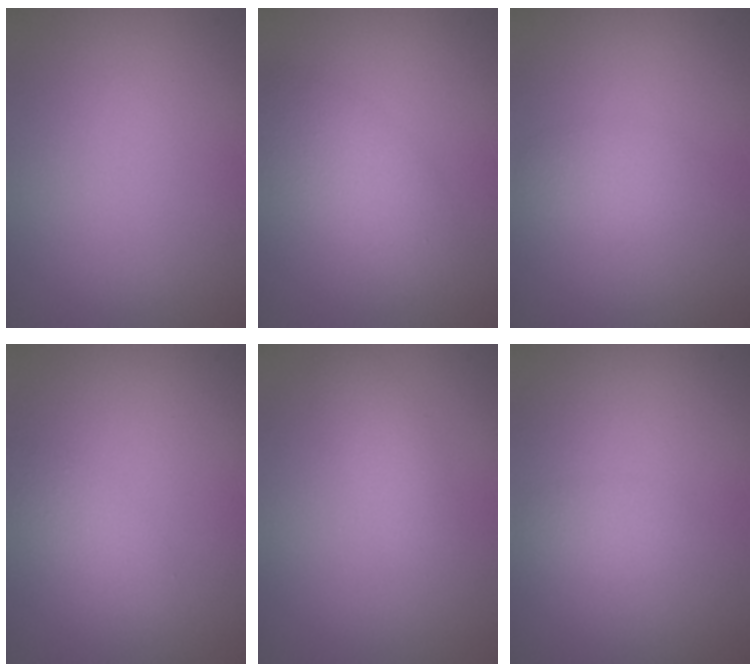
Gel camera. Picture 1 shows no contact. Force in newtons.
{"total": 2.7, "press": 2.7, "slide": 0.2}
{"total": 1.5, "press": 1.5, "slide": 0.0}
{"total": 1.8, "press": 1.8, "slide": 0.0}
{"total": 1.8, "press": 1.8, "slide": 0.0}
{"total": 1.2, "press": 1.2, "slide": 0.0}